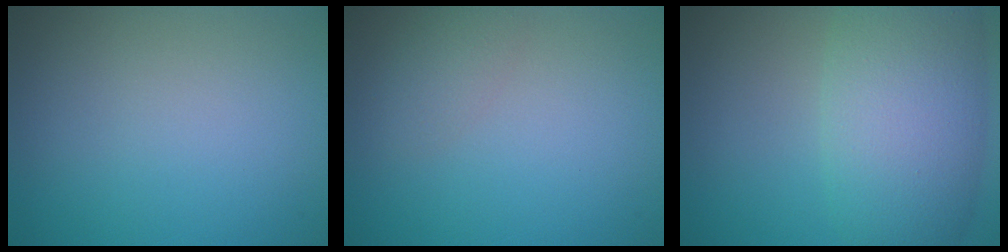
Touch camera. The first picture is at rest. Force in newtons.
{"total": 1.4, "press": 1.4, "slide": 0.1}
{"total": 8.2, "press": 8.2, "slide": 0.3}